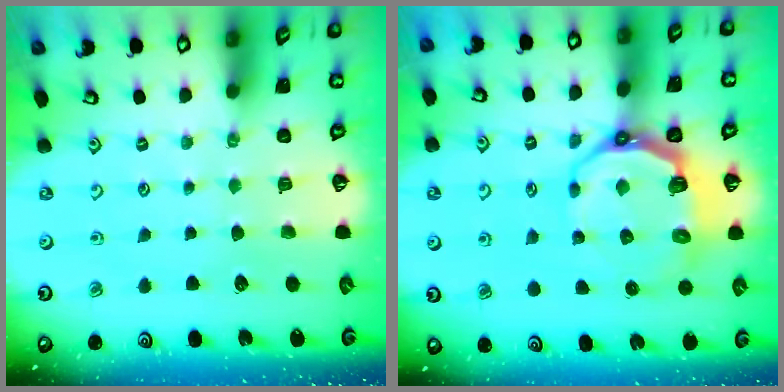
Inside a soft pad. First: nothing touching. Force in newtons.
{"total": 9.6, "press": 8.5, "slide": 4.4}